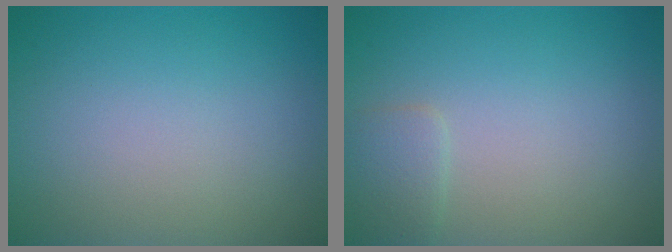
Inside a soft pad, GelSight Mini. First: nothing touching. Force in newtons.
{"total": 1.5, "press": 1.5, "slide": 0.1}